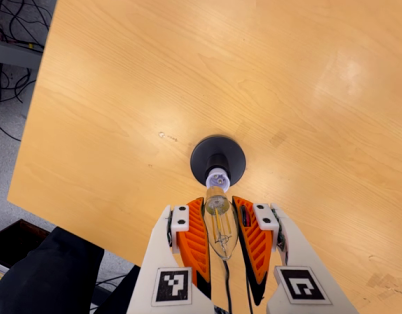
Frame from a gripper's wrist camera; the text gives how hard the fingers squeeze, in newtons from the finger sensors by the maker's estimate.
{"total": 22.9, "left": 24.3, "right": 21.5}